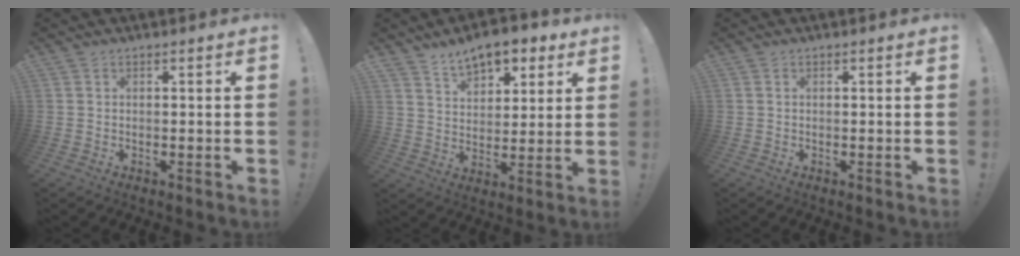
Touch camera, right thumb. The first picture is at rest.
{"total": 10.2, "force": [7.4, 5.6, 4.3], "torque": [-0.067, -0.043, 0.140]}
{"total": 0.0}